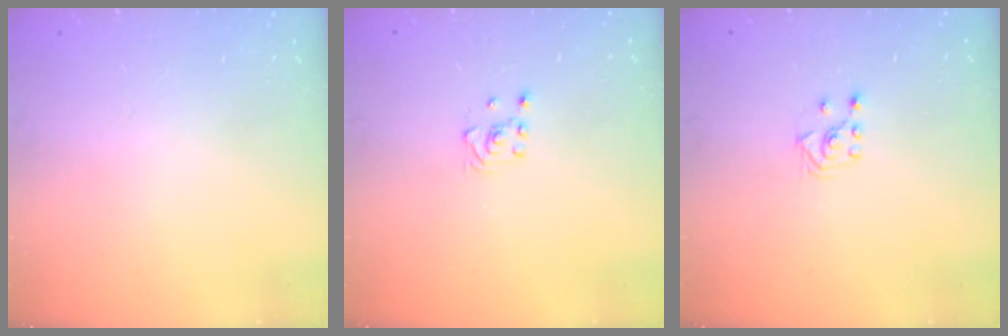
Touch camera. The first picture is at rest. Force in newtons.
{"total": 2.8, "press": 2.6, "slide": 1.1}
{"total": 3.5, "press": 3.4, "slide": 0.9}